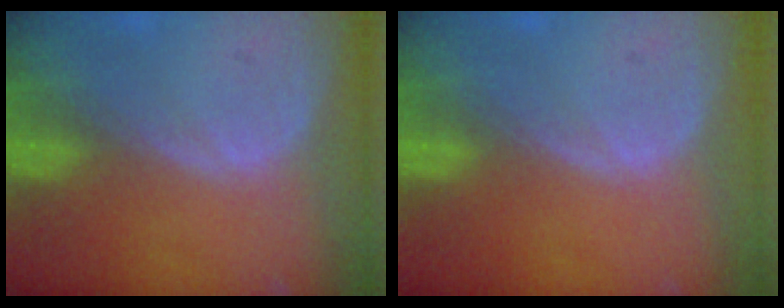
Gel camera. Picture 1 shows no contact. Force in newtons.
{"total": 0.0}